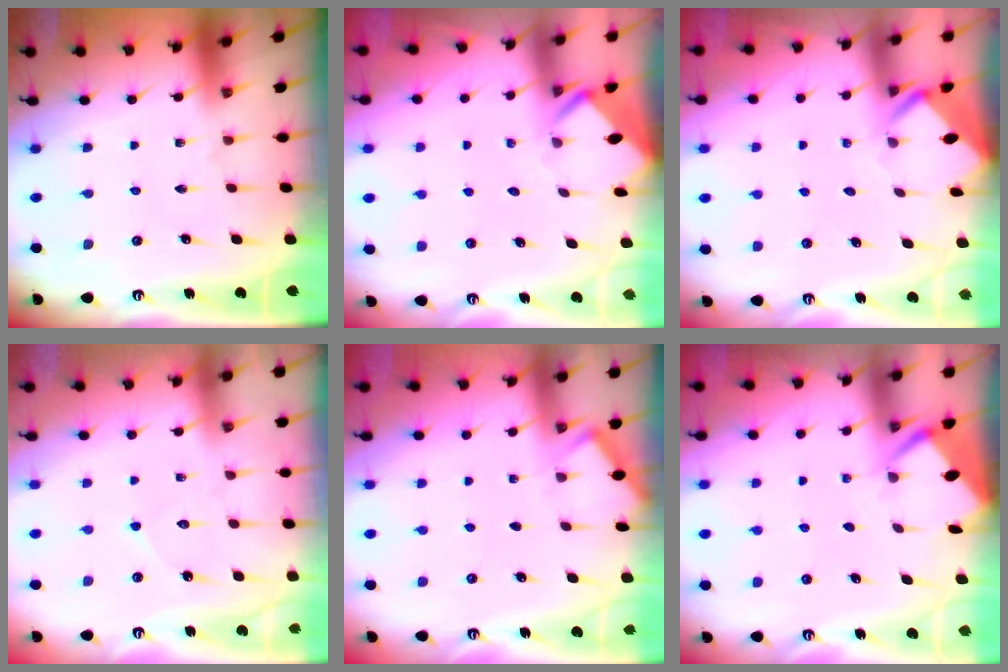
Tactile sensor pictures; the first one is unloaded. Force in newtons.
{"total": 3.6, "press": 3.6, "slide": 0.2}
{"total": 3.7, "press": 3.7, "slide": 0.2}
{"total": 5.4, "press": 5.4, "slide": 0.5}
{"total": 2.7, "press": 2.7, "slide": 0.2}
{"total": 2.8, "press": 2.8, "slide": 0.3}